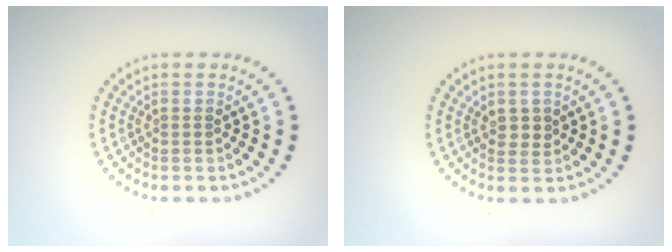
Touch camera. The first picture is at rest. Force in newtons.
{"total": 1.4, "press": 1.3, "slide": 0.6}